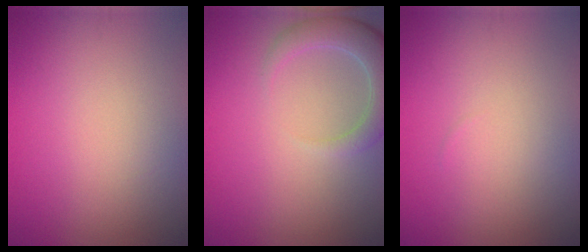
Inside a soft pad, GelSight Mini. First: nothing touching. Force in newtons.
{"total": 4.0, "press": 3.9, "slide": 0.5}
{"total": 0.0}